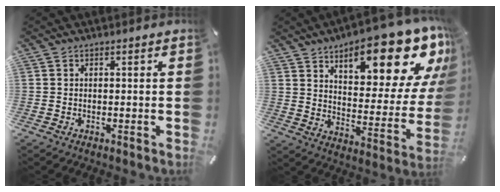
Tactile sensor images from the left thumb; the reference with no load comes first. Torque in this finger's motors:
{"motor_torque": [1.65, 0.51, 2.04, -0.73, 0.20]}